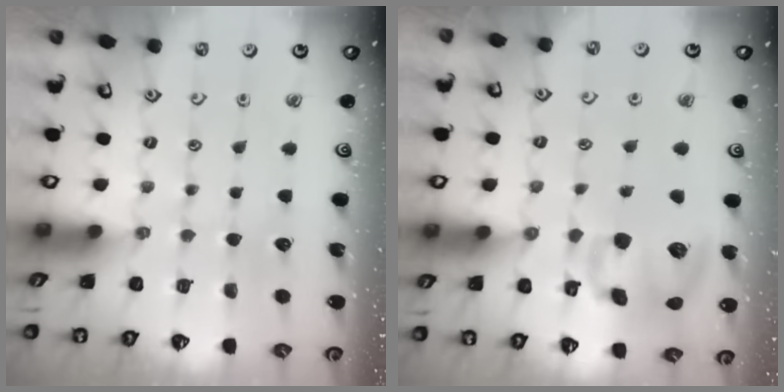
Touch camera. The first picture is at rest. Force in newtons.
{"total": 12.7, "press": 12.5, "slide": 2.0}